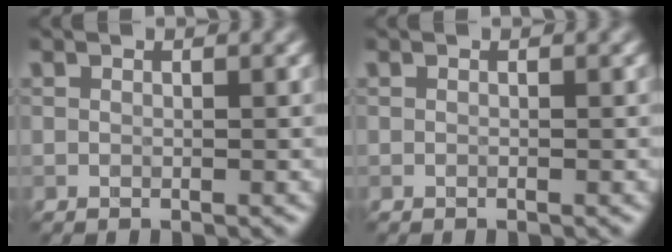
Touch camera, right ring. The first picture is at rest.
{"total": 0.0}